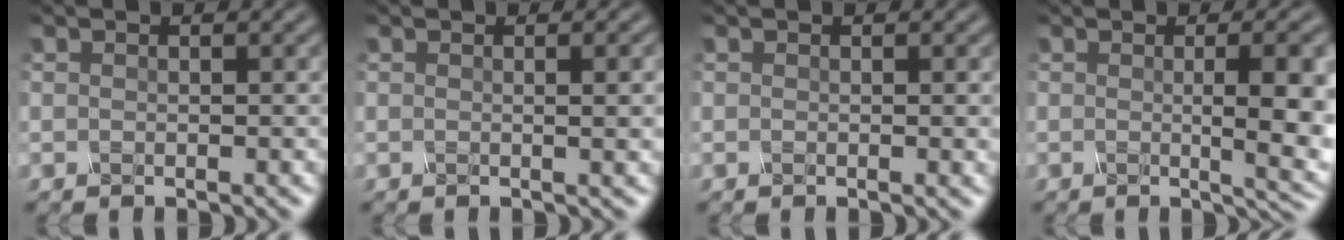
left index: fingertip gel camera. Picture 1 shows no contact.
{"total": 2.9, "force": [0.2, 1.0, 2.7], "torque": [-0.022, 0.005, -0.001]}
{"total": 1.0, "force": [0.0, 0.2, 0.9], "torque": [-0.009, 0.000, -0.001]}
{"total": 7.6, "force": [0.0, 2.2, 7.3], "torque": [-0.072, 0.000, 0.003]}